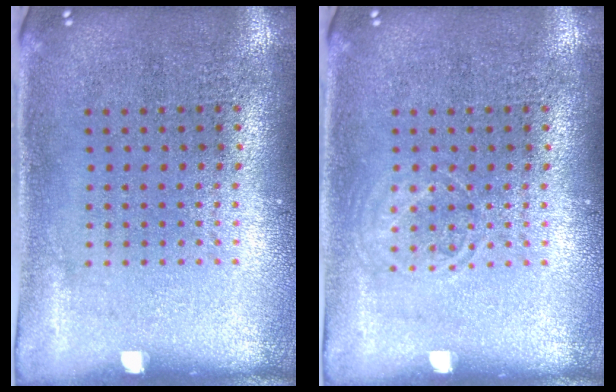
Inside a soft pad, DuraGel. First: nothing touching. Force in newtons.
{"total": 1.1, "press": 1.1, "slide": 0.2}